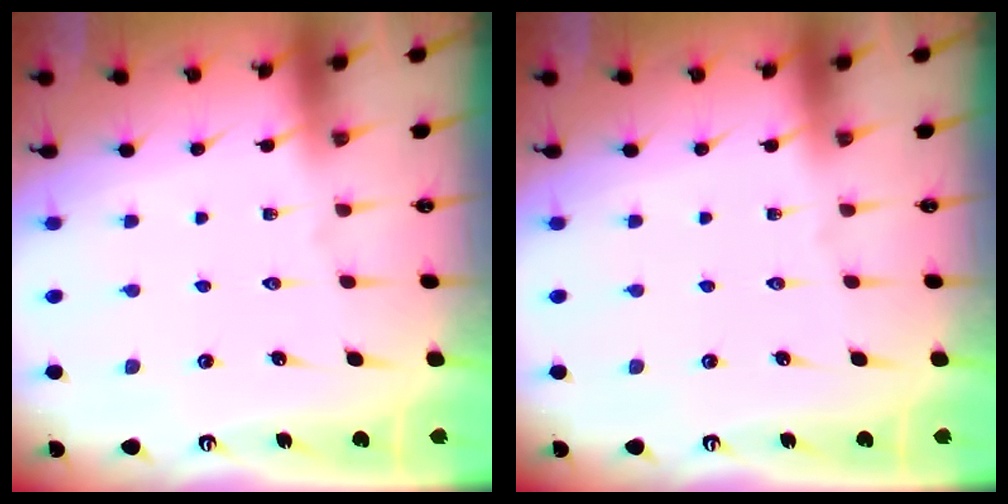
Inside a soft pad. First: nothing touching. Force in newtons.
{"total": 0.0}